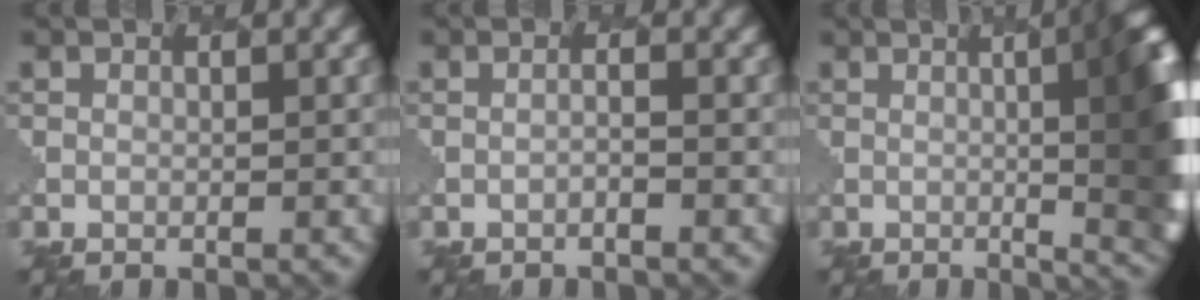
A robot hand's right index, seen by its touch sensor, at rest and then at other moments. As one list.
[{"total": 0.7, "force": [-0.3, -0.5, -0.2], "torque": [0.002, 0.008, -0.015]}, {"total": 15.9, "force": [0.2, 6.3, 14.6], "torque": [-0.092, 0.011, -0.004]}]